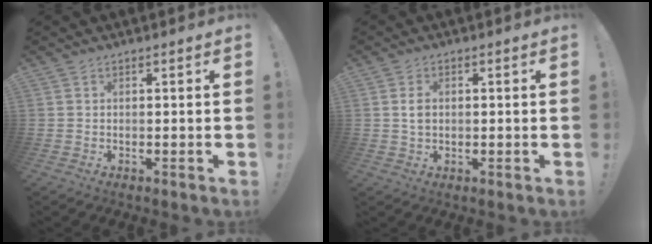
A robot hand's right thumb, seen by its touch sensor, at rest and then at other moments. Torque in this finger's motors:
{"motor_torque": [-0.23, 0.10, -0.06, 0.28, 0.07]}